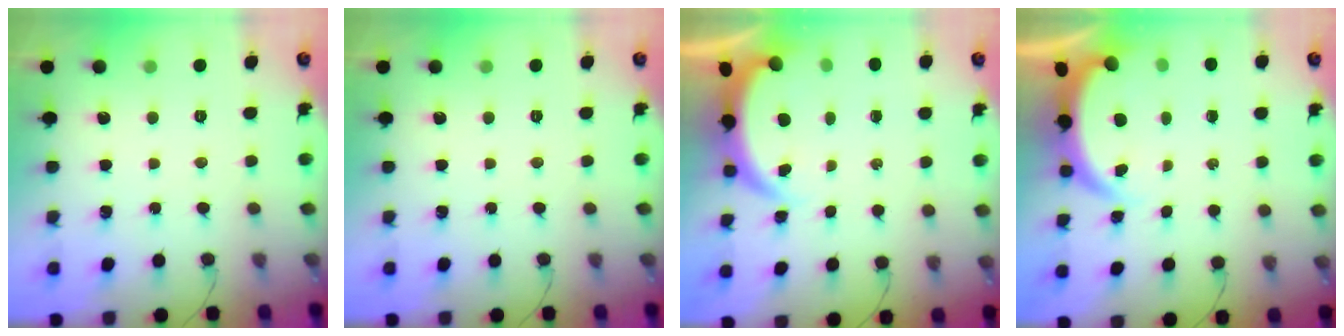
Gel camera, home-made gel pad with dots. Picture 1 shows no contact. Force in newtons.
{"total": 0.0}
{"total": 3.8, "press": 3.8, "slide": 0.1}
{"total": 3.8, "press": 3.8, "slide": 0.1}